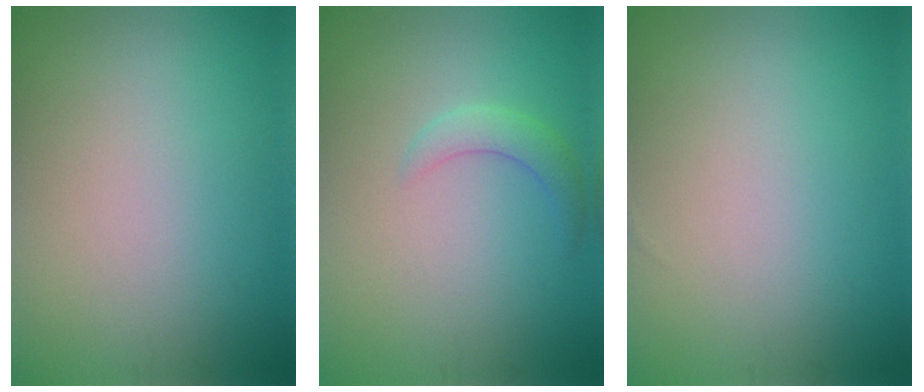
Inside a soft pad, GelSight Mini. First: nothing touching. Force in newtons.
{"total": 2.0, "press": 2.0, "slide": 0.1}
{"total": 0.0}